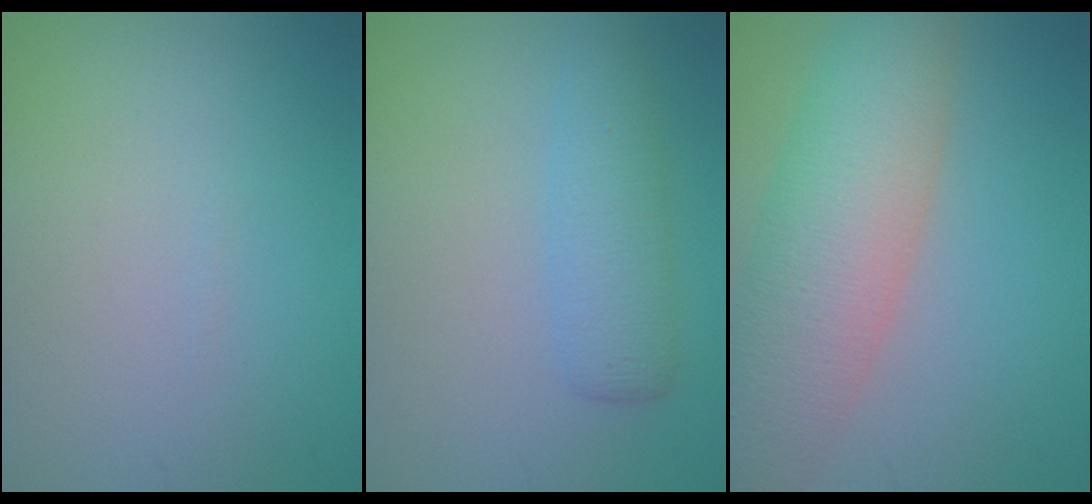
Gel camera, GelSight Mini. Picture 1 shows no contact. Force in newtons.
{"total": 3.4, "press": 3.4, "slide": 0.1}
{"total": 8.5, "press": 8.4, "slide": 0.6}